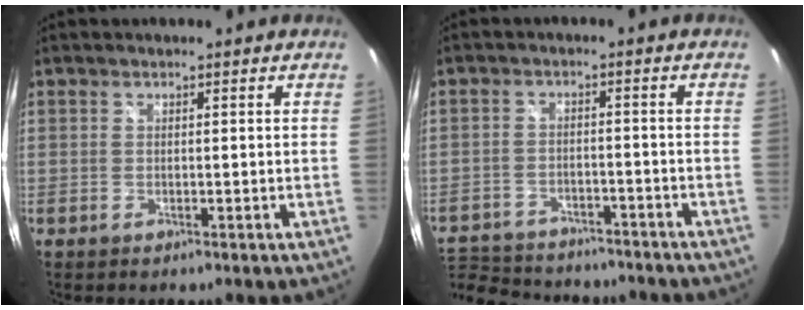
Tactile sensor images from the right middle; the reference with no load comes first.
{"total": 17.8, "force": [-14.6, 7.7, 6.6], "torque": [-0.160, 0.003, -0.209]}